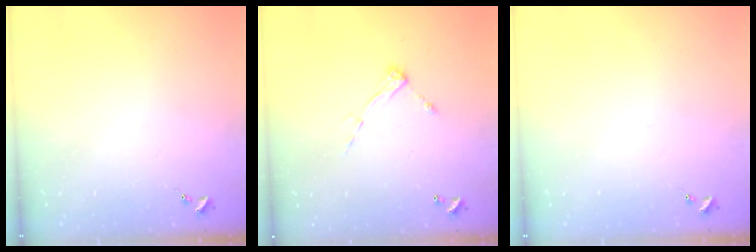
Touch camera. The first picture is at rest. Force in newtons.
{"total": 6.5, "press": 6.4, "slide": 0.6}
{"total": 0.0}